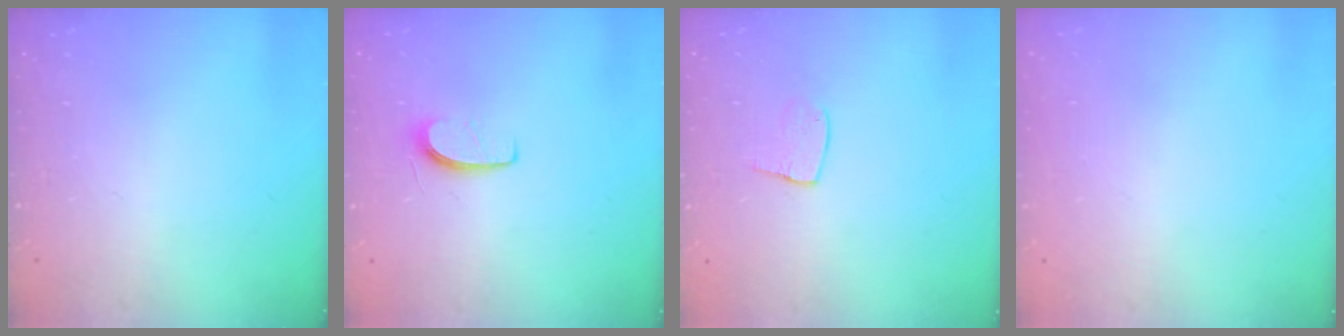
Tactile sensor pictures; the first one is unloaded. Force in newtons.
{"total": 5.6, "press": 5.6, "slide": 0.7}
{"total": 7.5, "press": 7.5, "slide": 0.4}
{"total": 0.0}